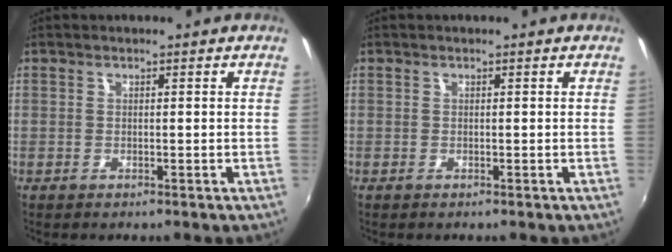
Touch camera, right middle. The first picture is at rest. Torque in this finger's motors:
{"motor_torque": [0.25, 0.06, 0.04, 0.00]}